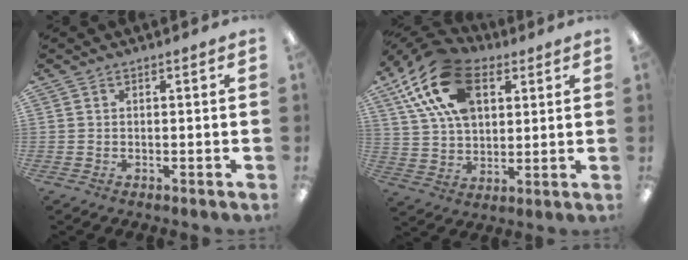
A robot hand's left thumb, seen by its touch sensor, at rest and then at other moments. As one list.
[{"total": 19.6, "force": [9.0, 11.9, 12.7], "torque": [-0.260, -0.013, 0.161]}]